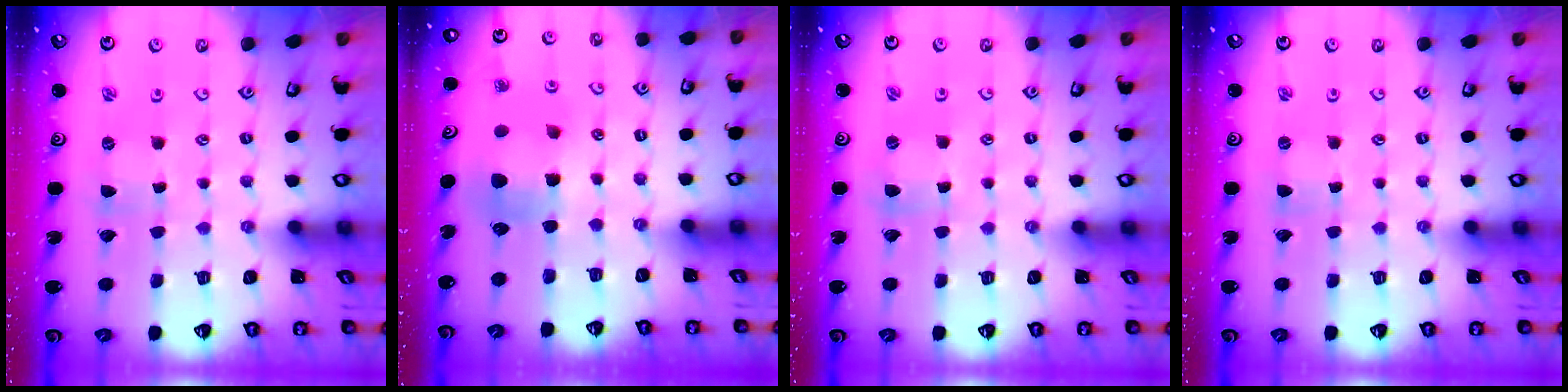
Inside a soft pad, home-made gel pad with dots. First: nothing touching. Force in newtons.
{"total": 7.6, "press": 7.5, "slide": 0.8}
{"total": 1.7, "press": 1.7, "slide": 0.3}
{"total": 0.0}